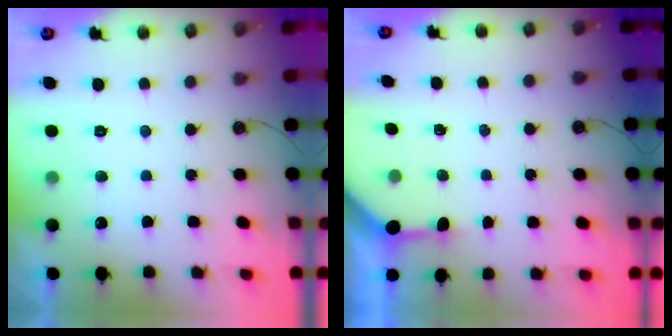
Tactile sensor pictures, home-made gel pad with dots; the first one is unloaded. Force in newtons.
{"total": 3.5, "press": 3.4, "slide": 0.4}